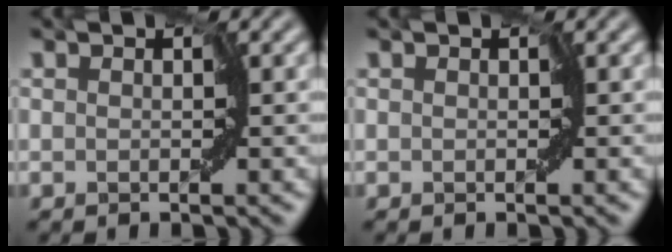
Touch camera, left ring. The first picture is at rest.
{"total": 0.0}